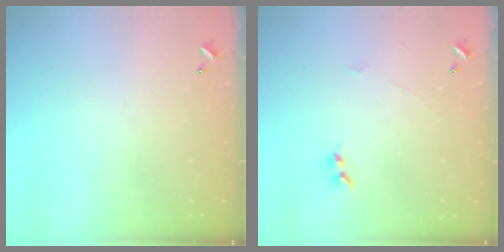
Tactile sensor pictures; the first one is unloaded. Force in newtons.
{"total": 3.6, "press": 3.6, "slide": 0.5}